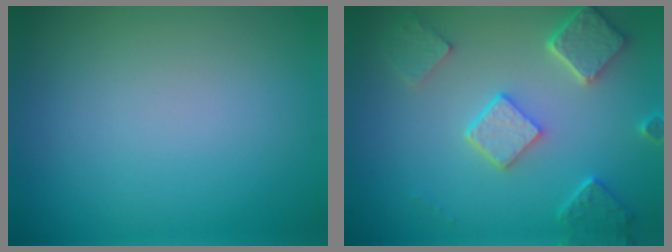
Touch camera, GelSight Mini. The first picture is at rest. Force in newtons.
{"total": 4.9, "press": 3.8, "slide": 3.0}